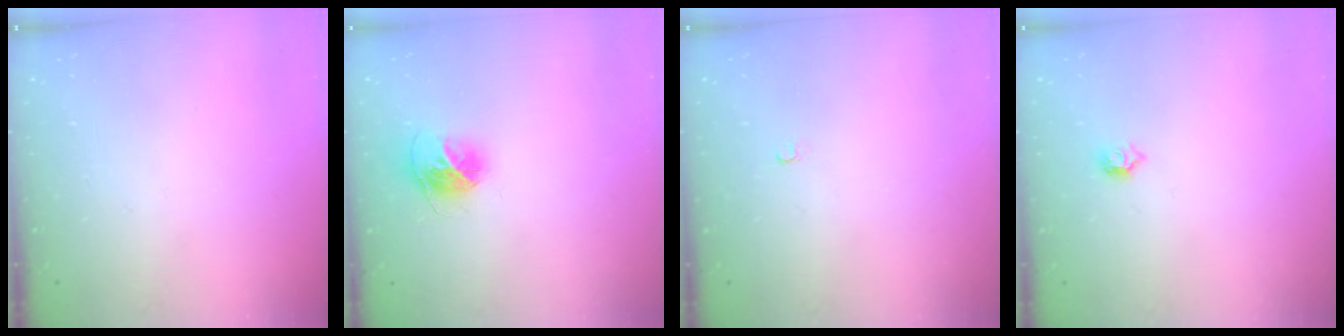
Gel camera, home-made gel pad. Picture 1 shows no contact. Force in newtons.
{"total": 11.2, "press": 11.2, "slide": 1.1}
{"total": 2.0, "press": 2.0, "slide": 0.4}
{"total": 4.8, "press": 4.7, "slide": 1.0}